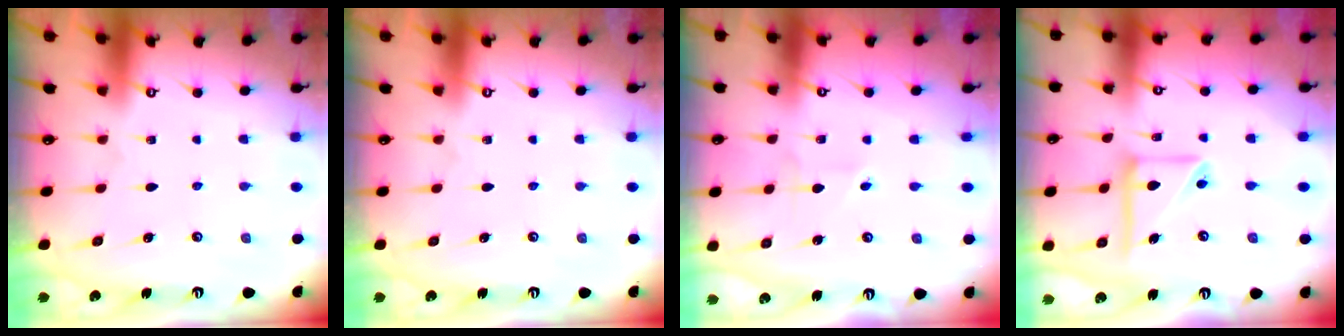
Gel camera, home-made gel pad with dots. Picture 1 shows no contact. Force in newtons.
{"total": 0.0}
{"total": 1.9, "press": 1.9, "slide": 0.2}
{"total": 13.5, "press": 13.3, "slide": 1.7}